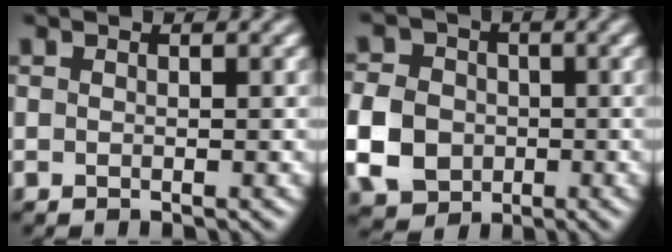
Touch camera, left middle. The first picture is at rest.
{"total": 5.8, "force": [-1.2, 5.0, 2.7], "torque": [-0.068, 0.004, -0.035]}